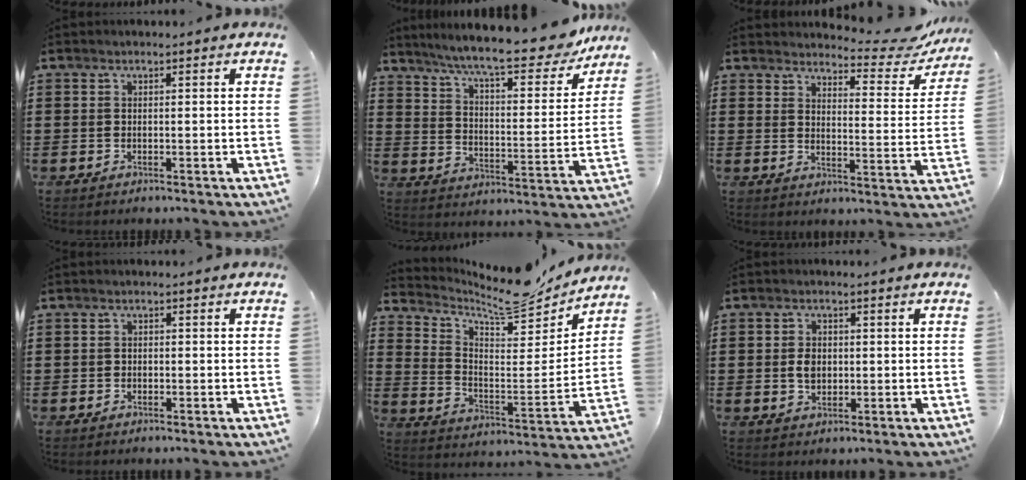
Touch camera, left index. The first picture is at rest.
{"total": 11.4, "force": [9.9, 0.7, 5.5], "torque": [-0.127, -0.060, 0.165]}
{"total": 4.9, "force": [4.5, 0.9, 1.5], "torque": [-0.038, -0.034, 0.073]}
{"total": 0.7, "force": [-0.4, 0.6, 0.3], "torque": [-0.007, 0.000, -0.008]}
{"total": 9.8, "force": [9.0, 1.4, 3.6], "torque": [-0.083, -0.071, 0.152]}
{"total": 3.0, "force": [0.1, 2.1, 2.1], "torque": [-0.044, 0.007, 0.002]}